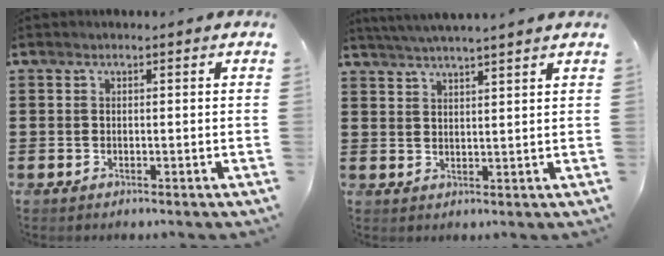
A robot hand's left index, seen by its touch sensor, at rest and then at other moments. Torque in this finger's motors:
{"motor_torque": [1.15, -0.98, 0.54, 0.13]}